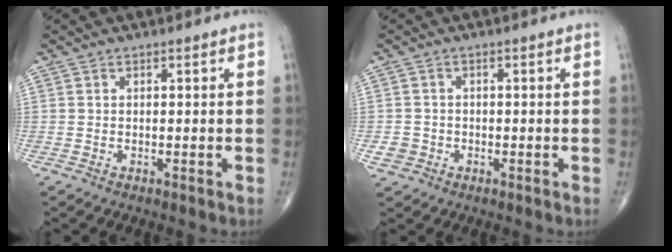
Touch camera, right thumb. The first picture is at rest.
{"total": 2.5, "force": [-0.8, 2.3, 0.6], "torque": [-0.001, 0.007, -0.014]}